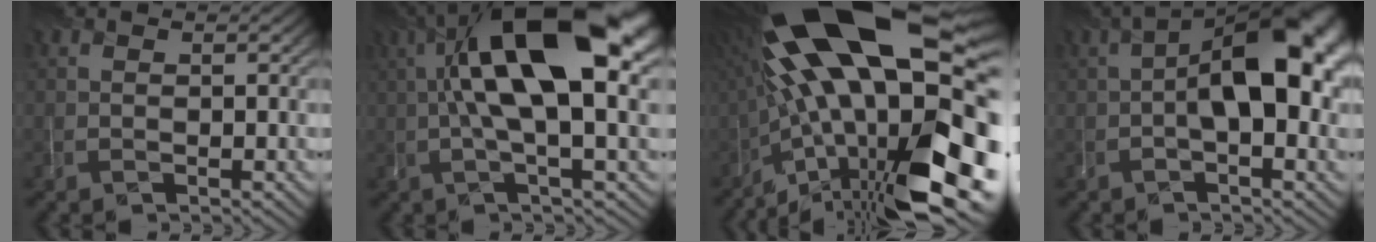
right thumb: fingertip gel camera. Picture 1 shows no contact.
{"total": 16.0, "force": [2.9, 5.1, 14.9], "torque": [-0.266, 0.014, 0.047]}
{"total": 22.3, "force": [-2.6, 8.6, 20.4], "torque": [-0.333, -0.006, -0.045]}
{"total": 13.0, "force": [-0.1, 5.6, 11.7], "torque": [-0.169, 0.015, -0.004]}